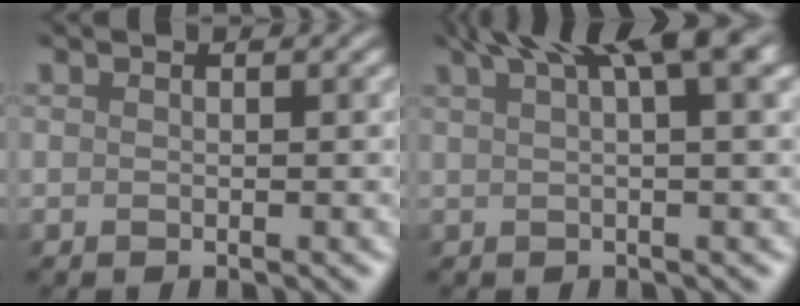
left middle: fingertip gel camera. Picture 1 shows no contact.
{"total": 8.5, "force": [5.1, 2.0, 6.5], "torque": [-0.076, 0.028, 0.073]}